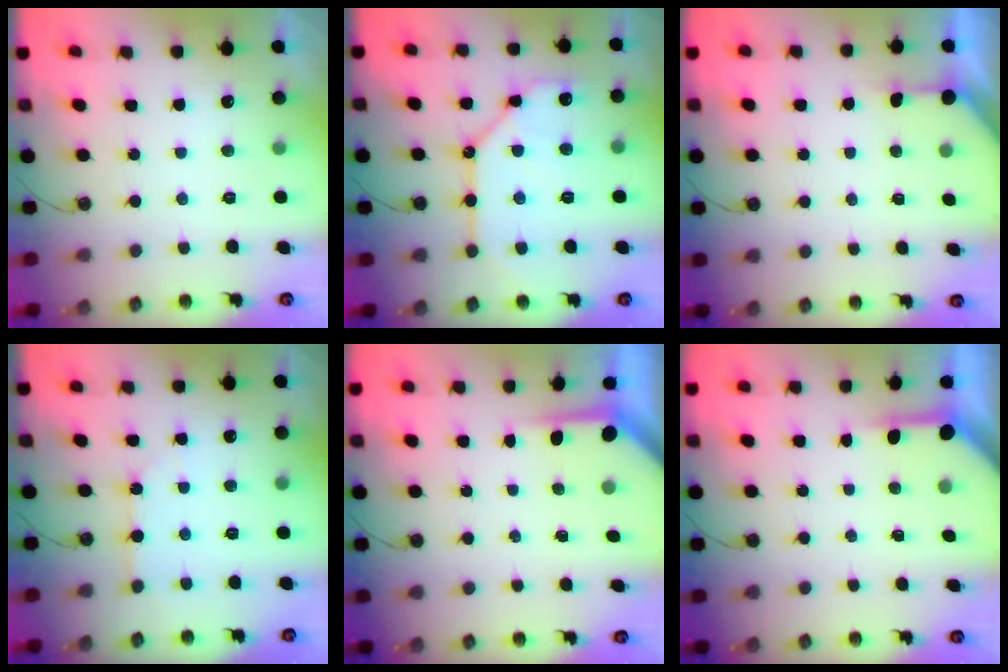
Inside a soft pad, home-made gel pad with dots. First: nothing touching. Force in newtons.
{"total": 12.4, "press": 12.3, "slide": 1.5}
{"total": 2.7, "press": 2.7, "slide": 0.3}
{"total": 3.6, "press": 3.5, "slide": 0.6}
{"total": 3.9, "press": 3.9, "slide": 0.4}
{"total": 3.9, "press": 3.9, "slide": 0.4}